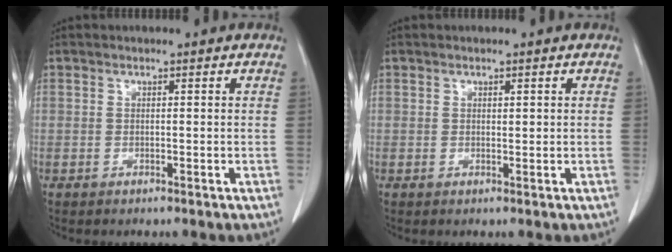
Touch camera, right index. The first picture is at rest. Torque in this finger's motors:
{"motor_torque": [-0.02, -0.02, -0.04, 0.00]}